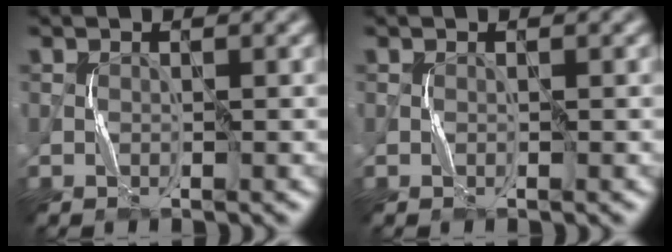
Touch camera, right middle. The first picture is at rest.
{"total": 0.0}